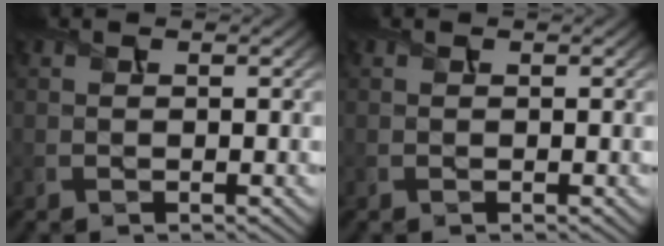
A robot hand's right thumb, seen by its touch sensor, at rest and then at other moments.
{"total": 0.0}